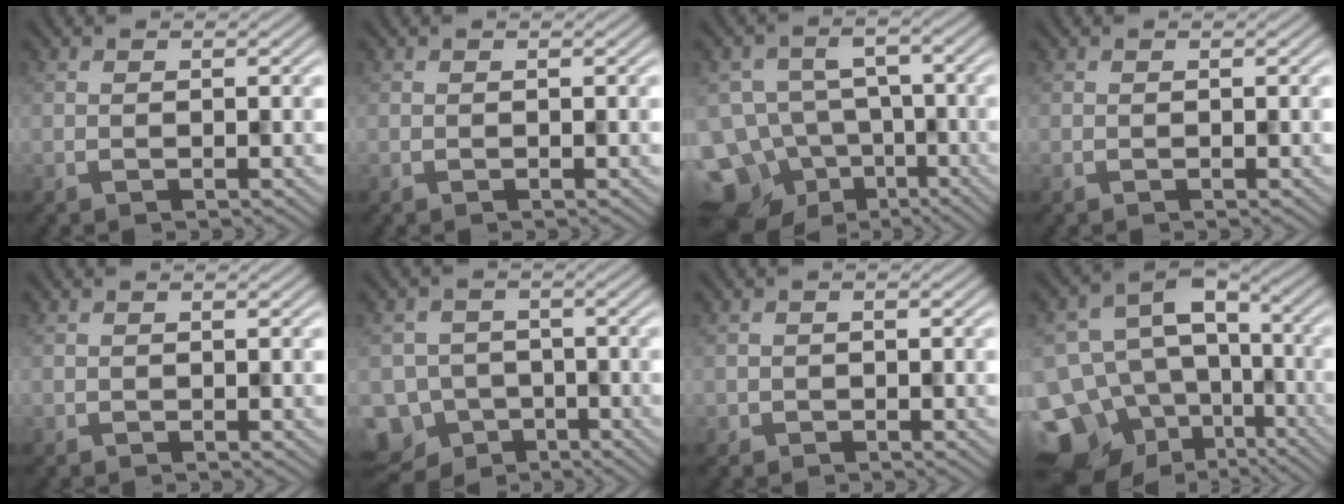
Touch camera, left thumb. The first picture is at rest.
{"total": 0.0}
{"total": 14.4, "force": [-9.1, 9.9, 5.1], "torque": [-0.123, -0.037, -0.116]}
{"total": 0.0}
{"total": 0.0}
{"total": 11.6, "force": [-7.8, 8.2, 2.1], "torque": [-0.060, -0.045, -0.111]}
{"total": 0.9, "force": [-0.2, 0.9, -0.1], "torque": [0.002, -0.003, -0.003]}
{"total": 17.0, "force": [-7.6, 12.5, 8.6], "torque": [-0.196, -0.023, -0.092]}